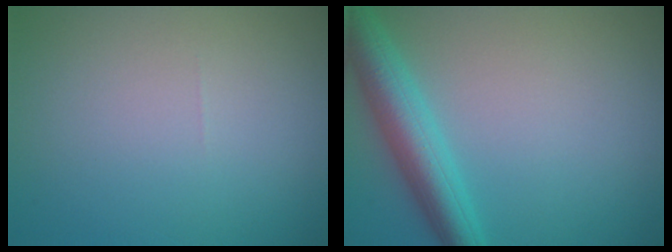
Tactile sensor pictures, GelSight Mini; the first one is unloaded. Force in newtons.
{"total": 5.2, "press": 5.2, "slide": 0.3}